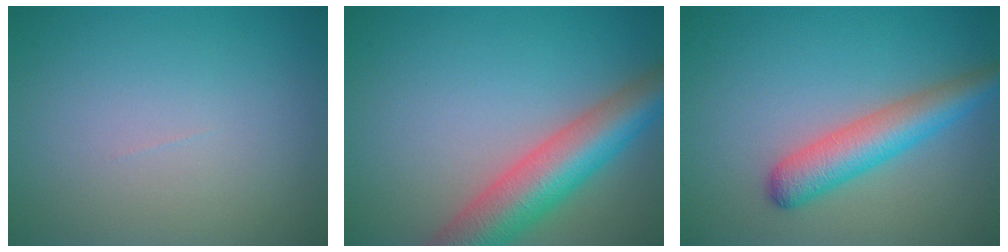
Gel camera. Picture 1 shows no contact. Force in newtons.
{"total": 7.8, "press": 7.8, "slide": 0.4}
{"total": 4.7, "press": 4.6, "slide": 0.1}